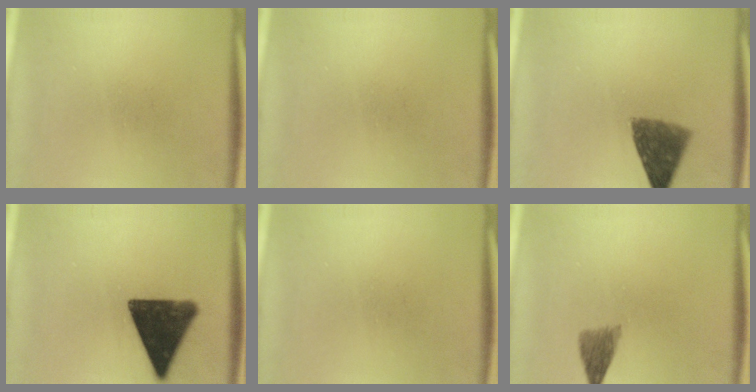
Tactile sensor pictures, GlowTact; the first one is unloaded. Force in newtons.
{"total": 0.0}
{"total": 7.8}
{"total": 14.4}
{"total": 0.0}
{"total": 3.2}